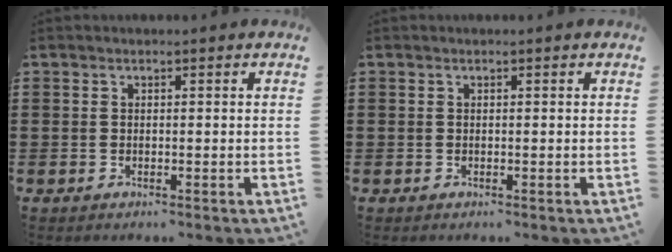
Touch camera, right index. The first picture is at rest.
{"total": 0.0}